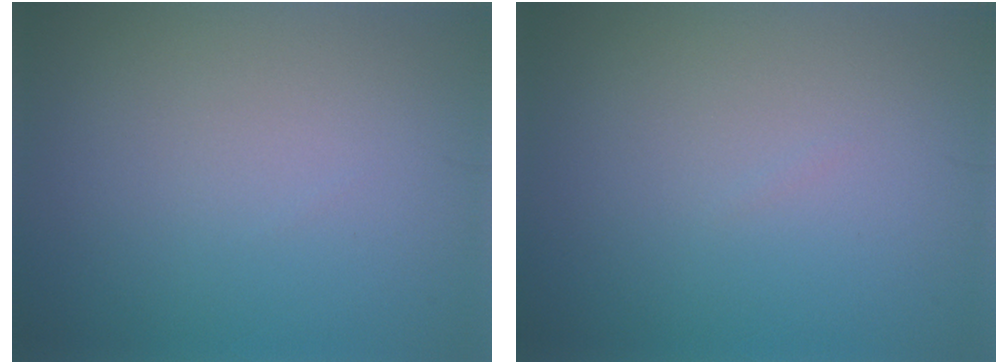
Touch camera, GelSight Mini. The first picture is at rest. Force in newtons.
{"total": 0.0}